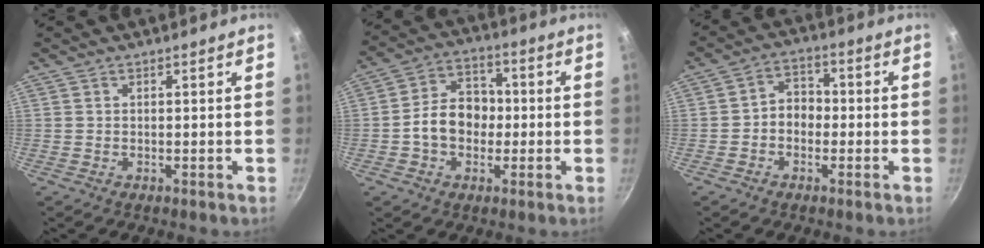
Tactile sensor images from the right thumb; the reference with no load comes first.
{"total": 10.2, "force": [-1.2, 7.9, 6.3], "torque": [-0.067, 0.029, -0.031]}
{"total": 5.4, "force": [-1.0, 4.3, 3.1], "torque": [-0.017, 0.023, -0.027]}